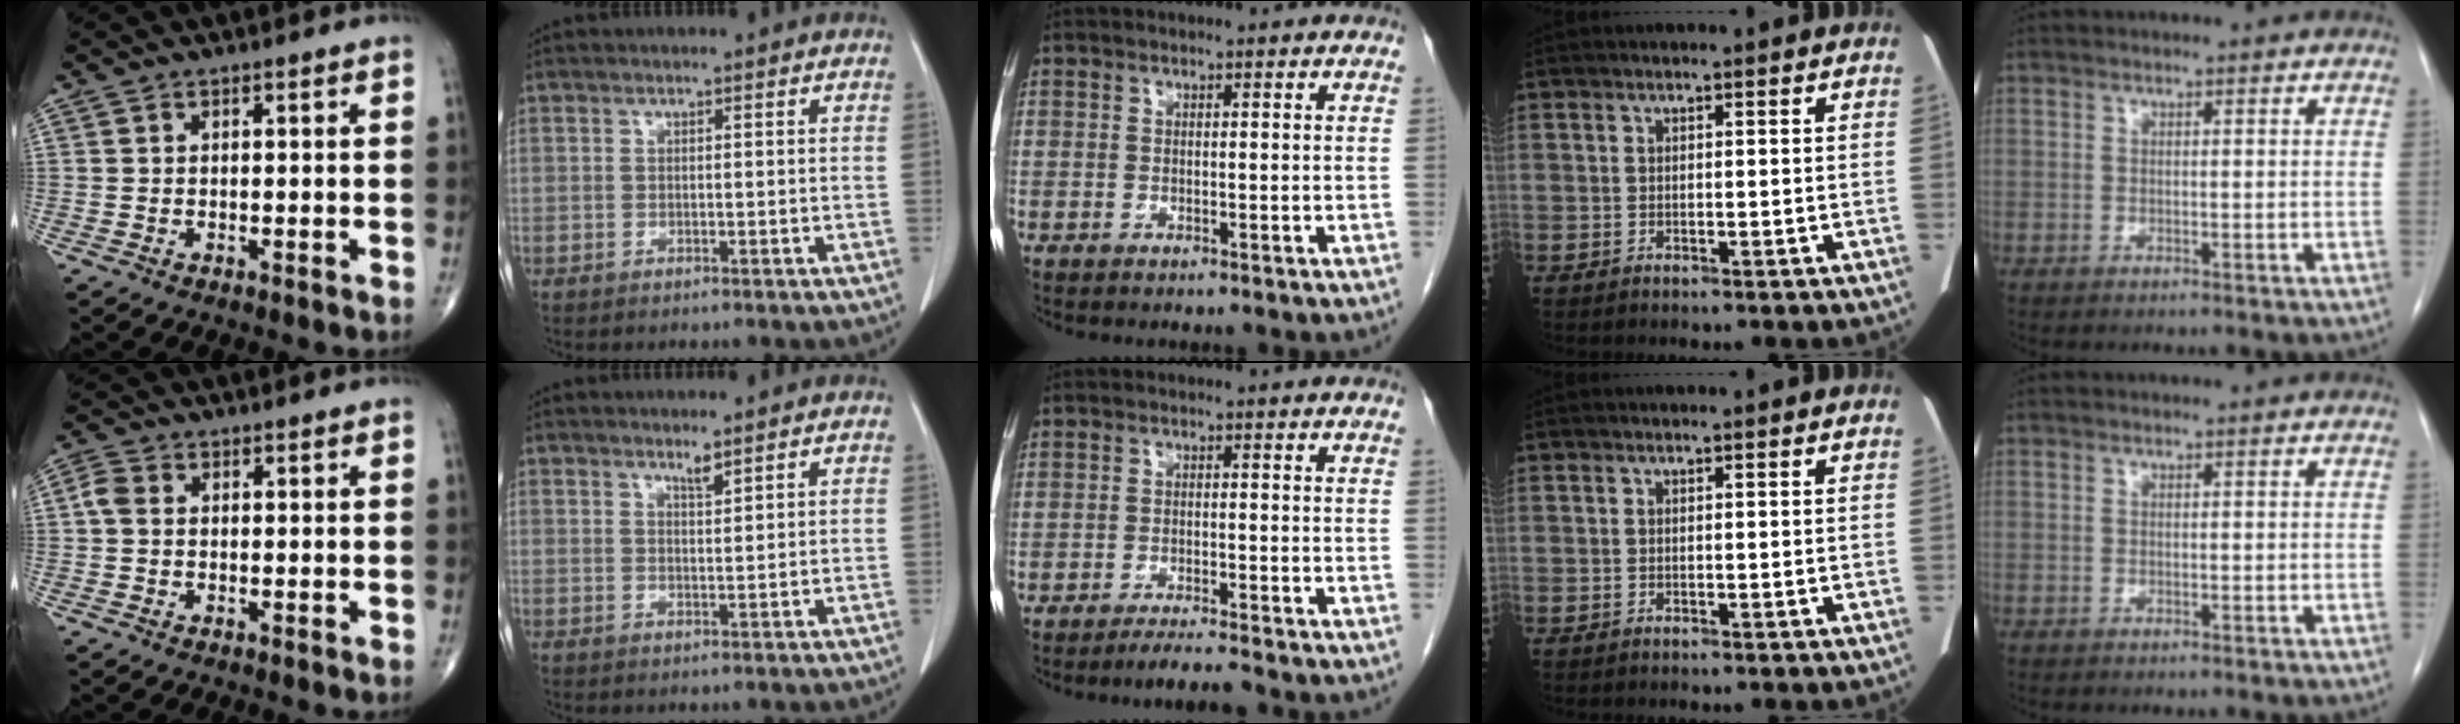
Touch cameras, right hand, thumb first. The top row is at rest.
{"thumb": {"total": 2.6, "force": [0.1, 2.0, 1.7], "torque": [-0.036, 0.007, -0.005]}, "index": {"total": 1.6, "force": [1.4, 0.0, 0.8], "torque": [-0.014, -0.007, 0.026]}, "middle": {"total": 3.5, "force": [-3.2, -0.7, 1.3], "torque": [-0.027, -0.015, -0.054]}}